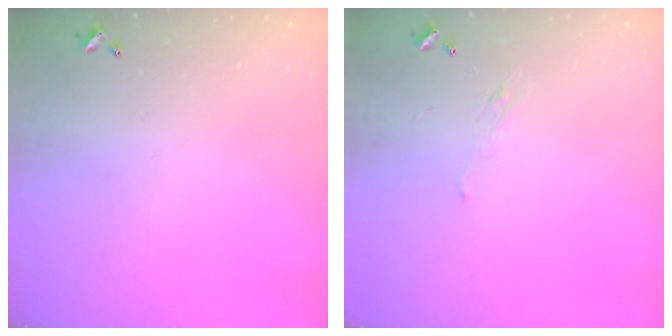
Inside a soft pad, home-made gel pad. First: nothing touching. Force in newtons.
{"total": 0.9, "press": 0.5, "slide": 0.7}